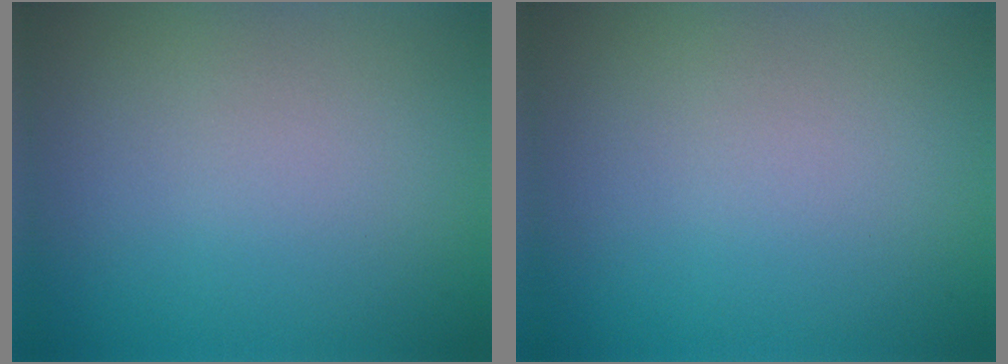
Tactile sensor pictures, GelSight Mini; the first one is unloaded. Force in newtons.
{"total": 0.0}